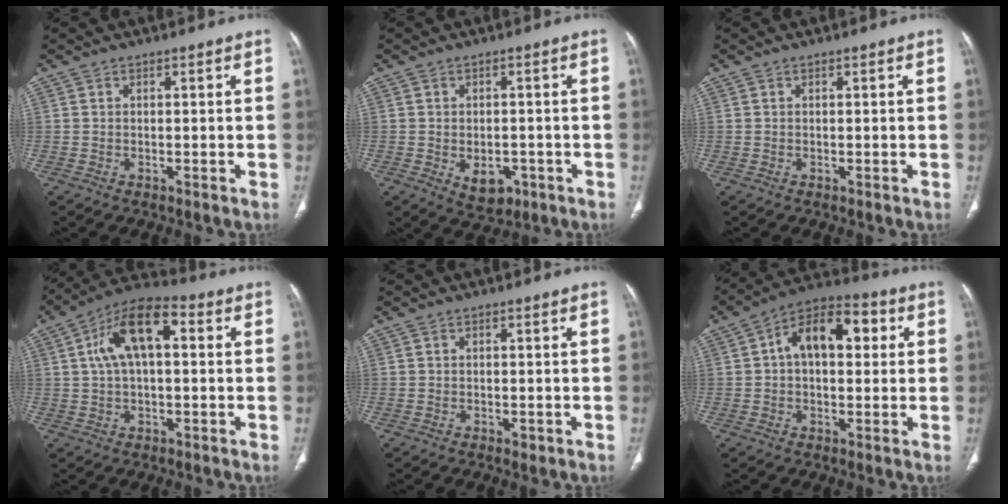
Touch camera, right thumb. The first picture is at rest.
{"total": 5.8, "force": [-1.9, 3.9, 3.9], "torque": [-0.041, 0.007, -0.013]}
{"total": 0.0}
{"total": 12.5, "force": [2.6, 6.2, 10.6], "torque": [-0.187, 0.031, 0.035]}
{"total": 1.2, "force": [-0.5, 0.7, 0.8], "torque": [-0.008, -0.001, -0.004]}
{"total": 13.1, "force": [2.7, 7.8, 10.1], "torque": [-0.132, 0.034, 0.033]}